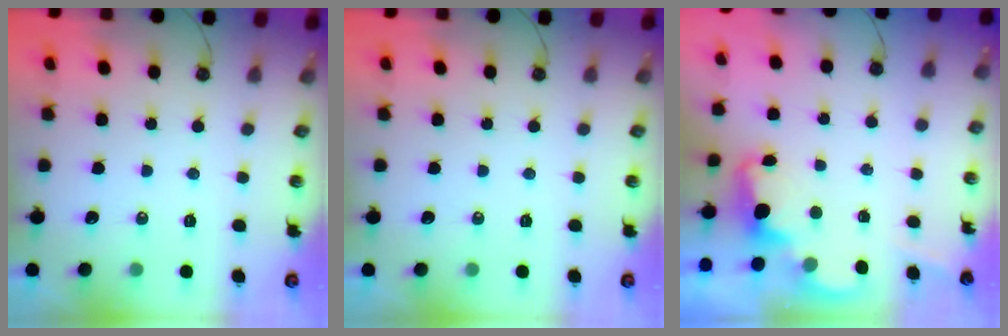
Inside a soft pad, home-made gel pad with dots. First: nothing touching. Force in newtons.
{"total": 0.0}
{"total": 2.4, "press": 2.3, "slide": 0.5}